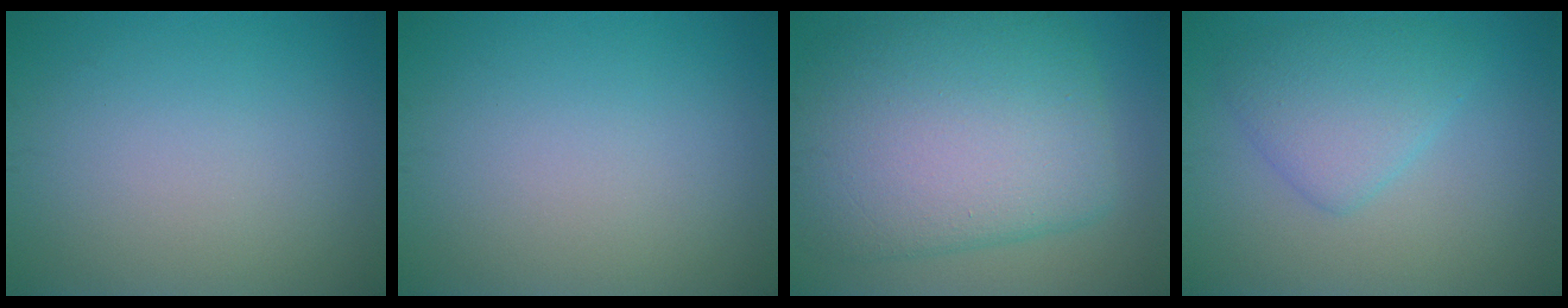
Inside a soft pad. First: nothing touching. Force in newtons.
{"total": 0.0}
{"total": 11.6, "press": 11.6, "slide": 0.5}
{"total": 3.9, "press": 3.9, "slide": 0.1}